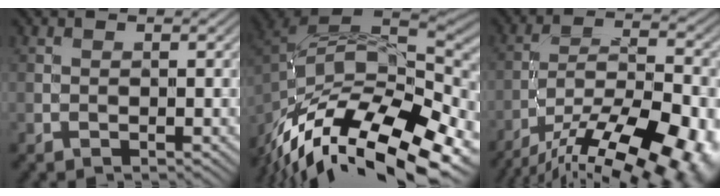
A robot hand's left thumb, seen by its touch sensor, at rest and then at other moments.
{"total": 17.1, "force": [-9.0, 8.0, 12.1], "torque": [-0.244, -0.010, -0.147]}
{"total": 17.9, "force": [-12.5, 6.3, 11.2], "torque": [-0.161, -0.029, -0.187]}